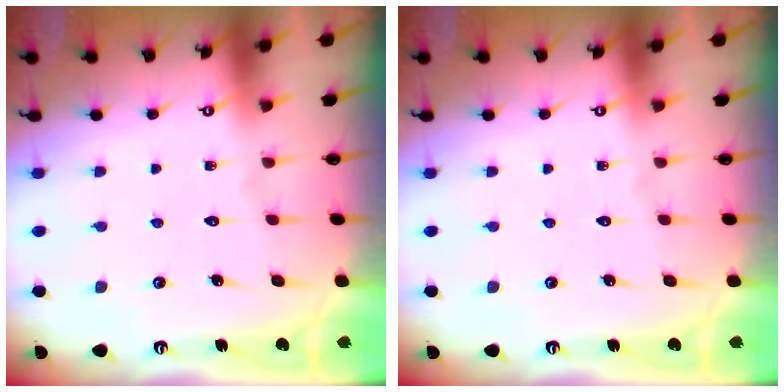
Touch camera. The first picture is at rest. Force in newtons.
{"total": 0.0}